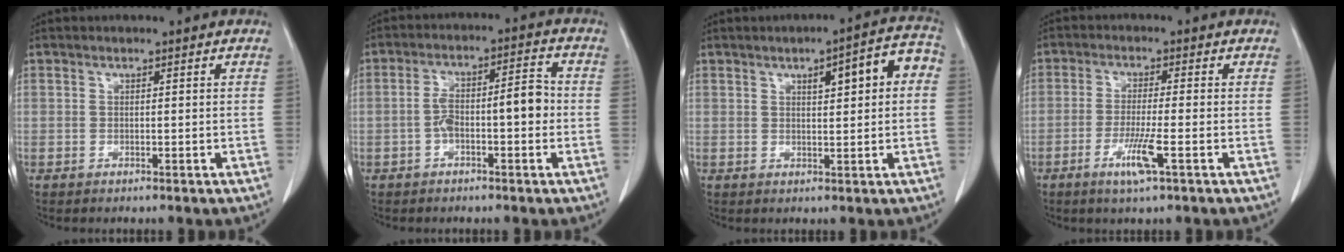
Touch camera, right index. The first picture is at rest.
{"total": 7.2, "force": [-1.4, 2.1, 6.8], "torque": [-0.117, 0.035, -0.020]}
{"total": 7.5, "force": [1.7, 1.7, 7.1], "torque": [-0.092, 0.027, 0.021]}
{"total": 5.3, "force": [-2.4, -0.1, 4.7], "torque": [-0.092, -0.010, -0.043]}